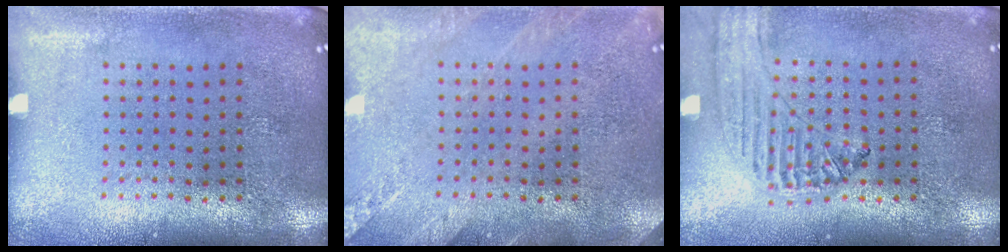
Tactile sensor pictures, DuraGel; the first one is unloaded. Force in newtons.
{"total": 2.1, "press": 2.1, "slide": 0.2}
{"total": 0.6, "press": 0.6, "slide": 0.1}